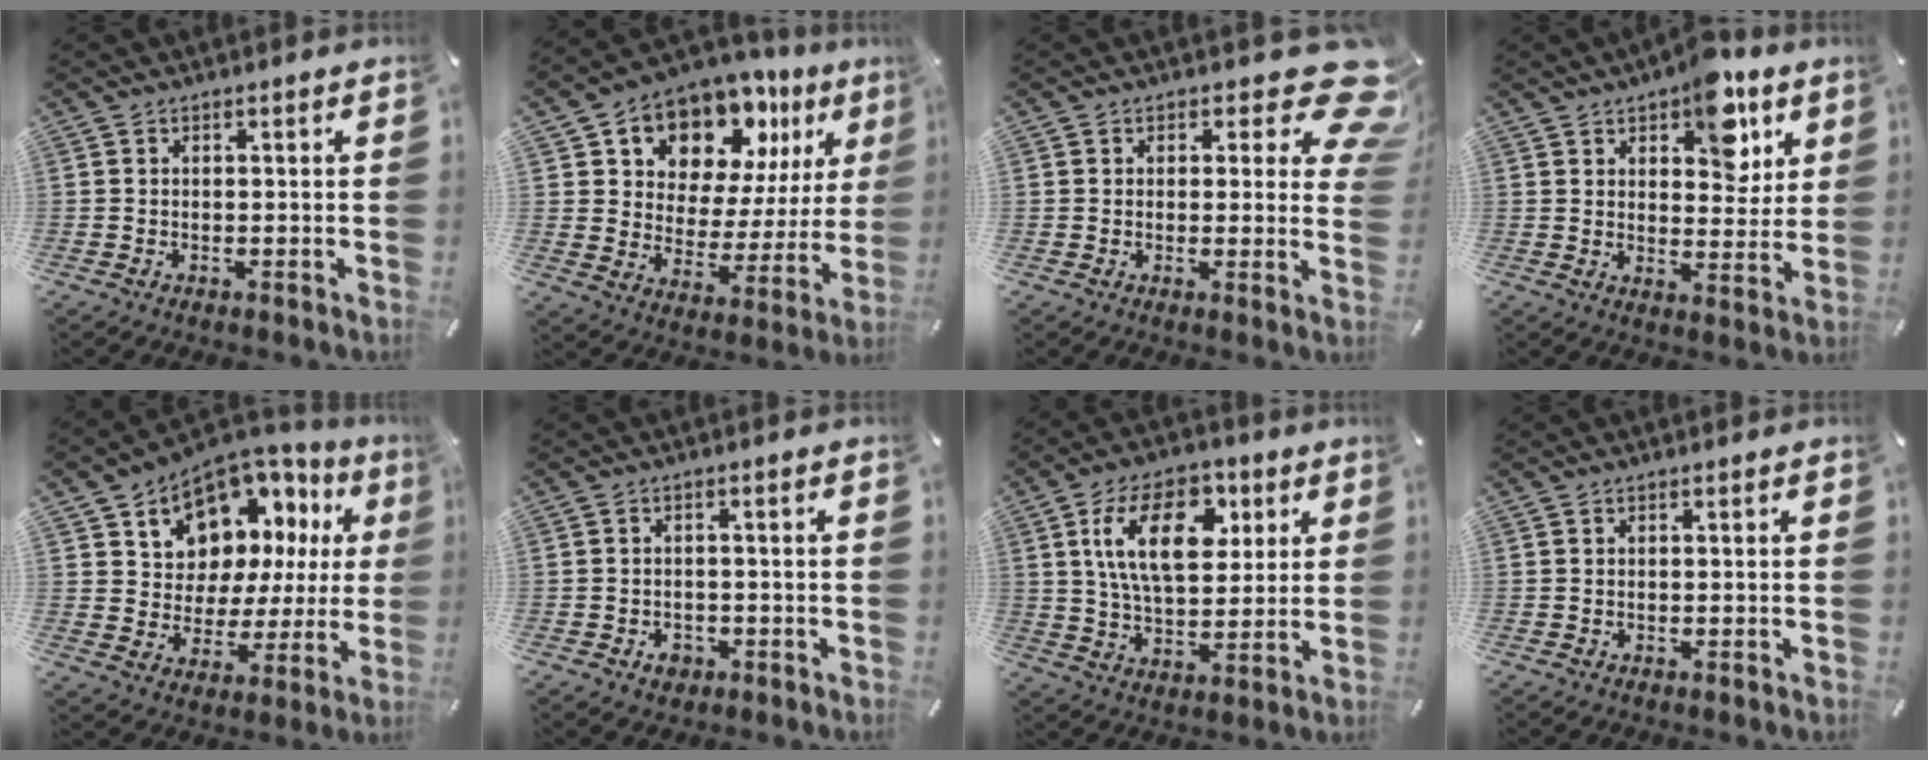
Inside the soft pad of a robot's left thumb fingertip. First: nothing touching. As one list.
[{"total": 12.5, "force": [10.0, 7.3, 2.0], "torque": [-0.042, -0.100, 0.181]}, {"total": 11.5, "force": [6.2, 5.4, 8.1], "torque": [-0.080, -0.044, 0.106]}, {"total": 11.8, "force": [7.0, 6.4, 6.9], "torque": [-0.074, -0.035, 0.118]}, {"total": 11.5, "force": [7.7, 8.2, 2.7], "torque": [-0.057, -0.075, 0.140]}, {"total": 3.2, "force": [-1.4, 2.5, 1.4], "torque": [-0.022, 0.007, -0.026]}, {"total": 17.0, "force": [5.8, 10.0, 12.4], "torque": [-0.221, 0.008, 0.100]}, {"total": 0.0}]